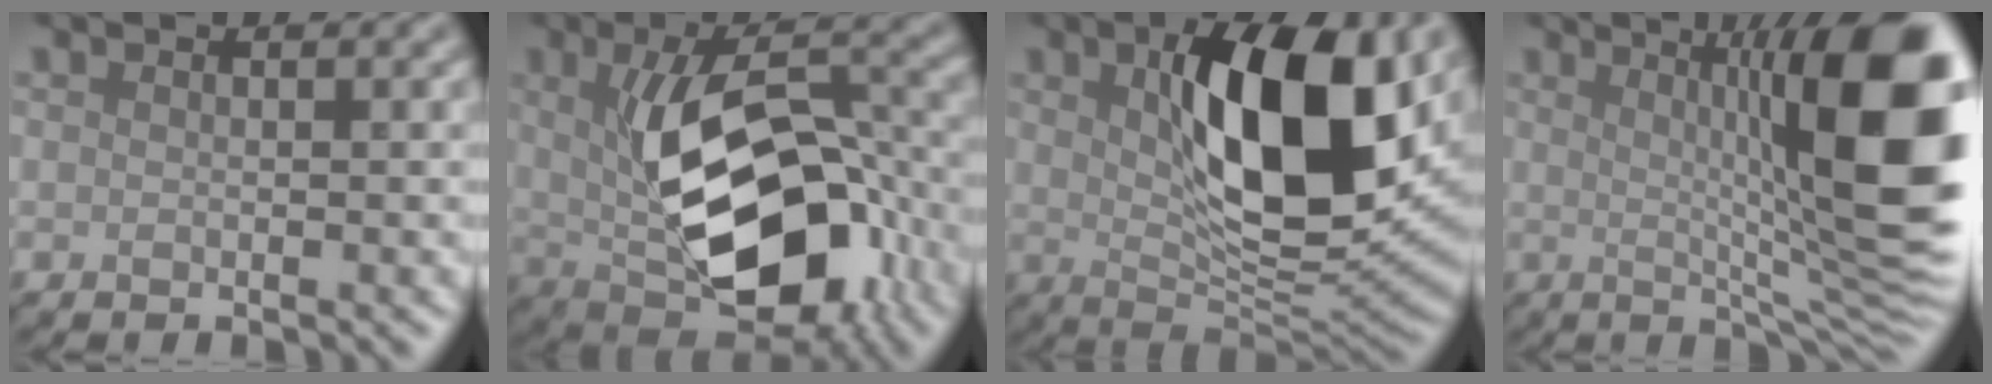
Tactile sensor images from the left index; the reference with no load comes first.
{"total": 11.7, "force": [-1.2, 5.9, 10.0], "torque": [-0.162, -0.008, -0.011]}
{"total": 11.8, "force": [2.7, 4.7, 10.5], "torque": [-0.160, 0.000, 0.046]}
{"total": 15.6, "force": [2.2, 3.3, 15.1], "torque": [-0.172, 0.009, 0.038]}